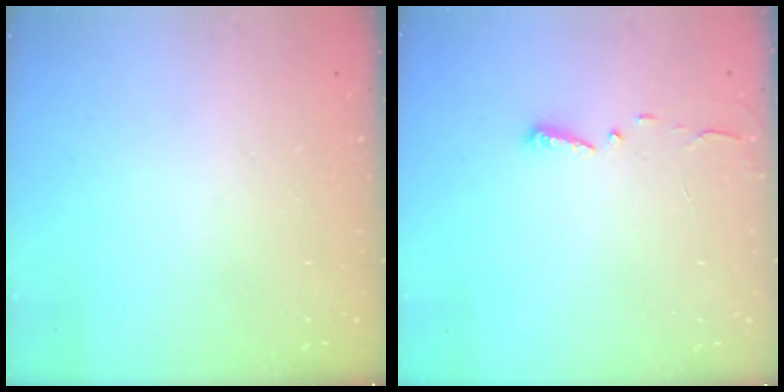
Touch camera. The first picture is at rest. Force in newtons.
{"total": 3.0, "press": 2.9, "slide": 0.3}